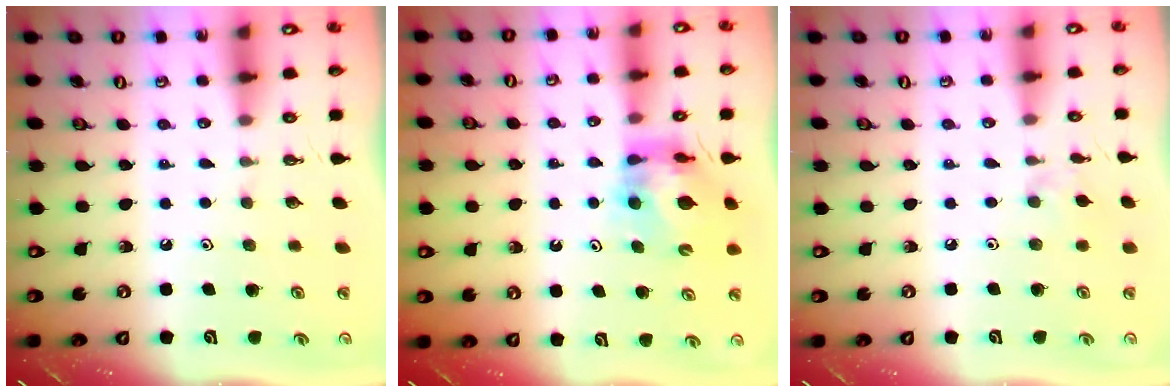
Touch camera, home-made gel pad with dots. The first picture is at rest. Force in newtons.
{"total": 10.5, "press": 10.5, "slide": 1.1}
{"total": 2.8, "press": 2.7, "slide": 0.5}